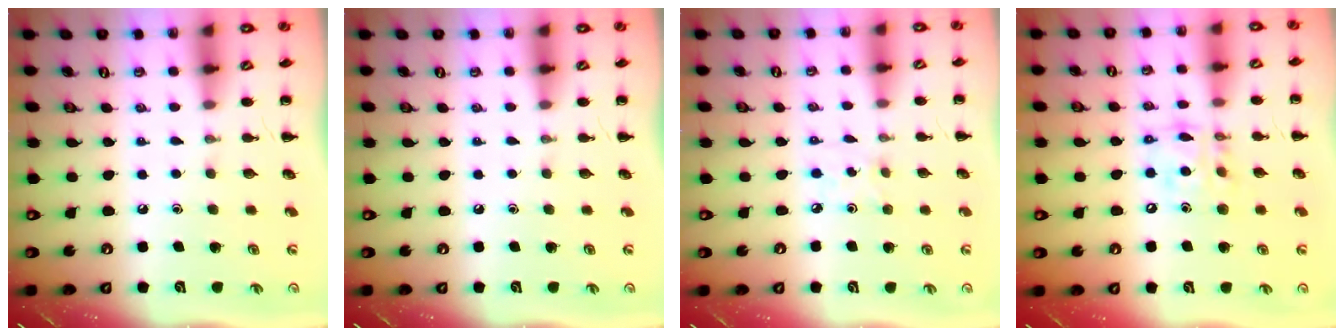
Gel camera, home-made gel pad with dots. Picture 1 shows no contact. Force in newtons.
{"total": 0.0}
{"total": 2.1, "press": 2.0, "slide": 0.4}
{"total": 13.0, "press": 12.7, "slide": 3.2}